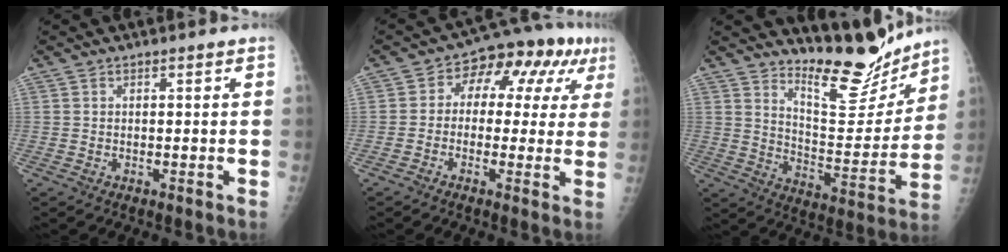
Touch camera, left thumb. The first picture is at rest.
{"total": 12.9, "force": [3.3, 7.9, 9.6], "torque": [-0.075, 0.037, 0.034]}
{"total": 15.2, "force": [13.7, 3.7, 5.4], "torque": [-0.046, -0.121, 0.220]}